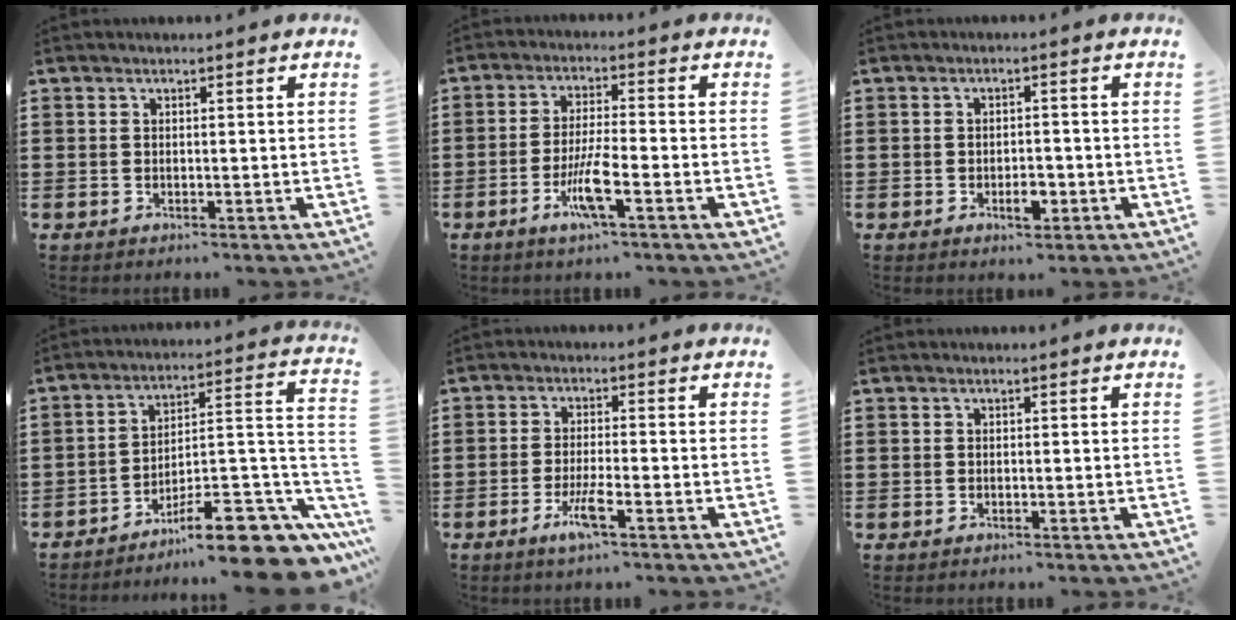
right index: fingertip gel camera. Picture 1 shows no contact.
{"total": 6.7, "force": [-2.9, 0.8, 6.0], "torque": [-0.123, -0.010, -0.059]}
{"total": 3.4, "force": [-1.4, 1.5, 2.8], "torque": [-0.048, 0.003, -0.024]}
{"total": 12.4, "force": [-9.3, 2.9, 7.7], "torque": [-0.092, 0.033, -0.163]}
{"total": 4.2, "force": [-2.1, 0.2, 3.6], "torque": [-0.078, -0.014, -0.042]}
{"total": 0.0}